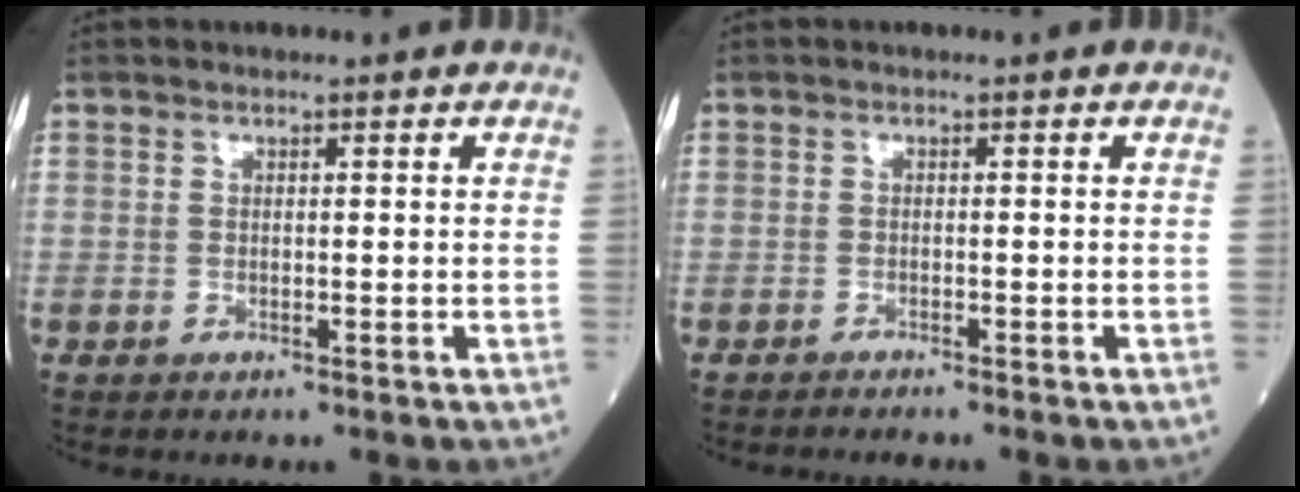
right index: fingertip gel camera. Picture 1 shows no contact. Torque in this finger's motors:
{"motor_torque": [-0.17, -0.27, -0.06, -0.02]}